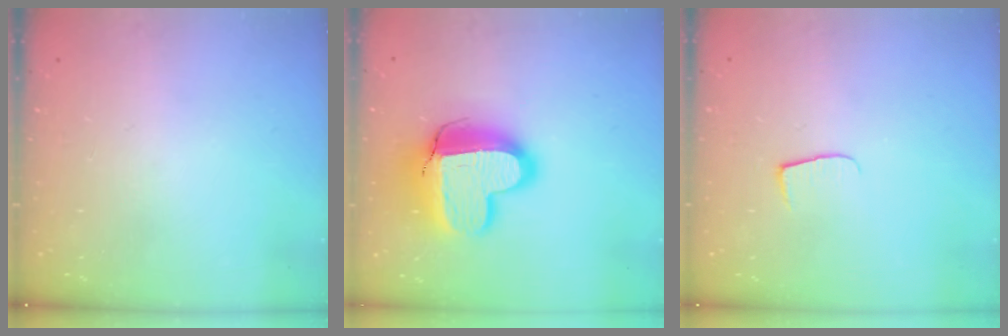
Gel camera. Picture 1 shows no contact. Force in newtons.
{"total": 16.9, "press": 16.8, "slide": 1.4}
{"total": 5.3, "press": 5.2, "slide": 0.4}